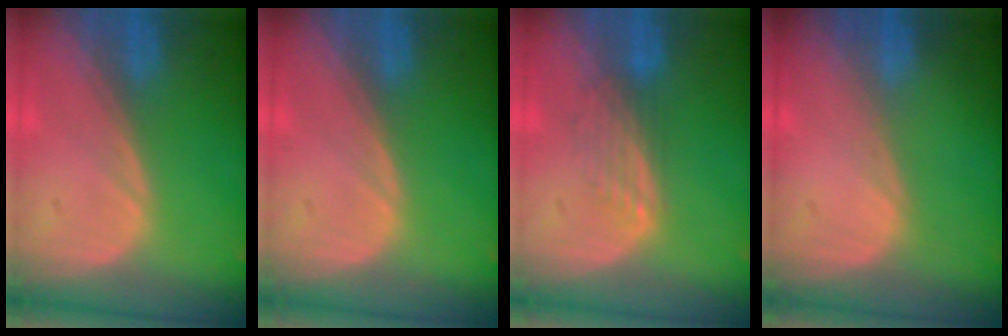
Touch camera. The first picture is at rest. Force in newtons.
{"total": 0.0}
{"total": 3.5, "press": 2.9, "slide": 2.1}
{"total": 0.0}